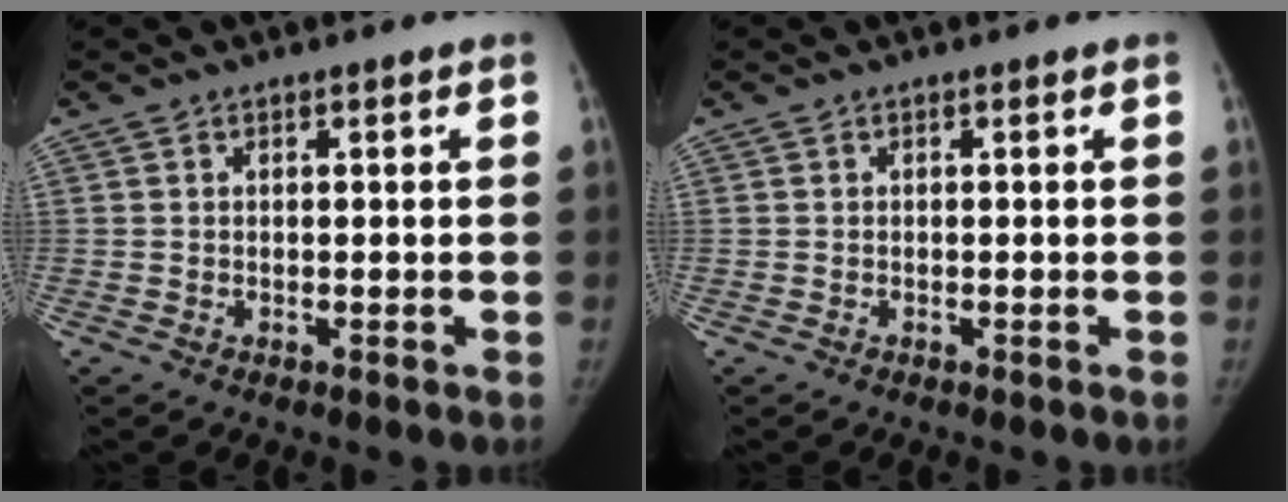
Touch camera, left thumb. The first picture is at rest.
{"total": 0.0}